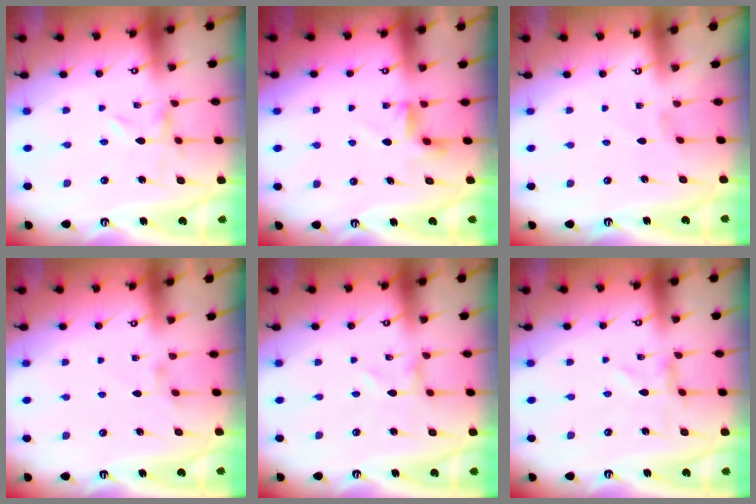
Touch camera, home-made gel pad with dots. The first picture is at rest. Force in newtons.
{"total": 4.7, "press": 4.6, "slide": 0.6}
{"total": 0.0}
{"total": 1.6, "press": 1.6, "slide": 0.3}
{"total": 0.0}
{"total": 0.7, "press": 0.7, "slide": 0.2}